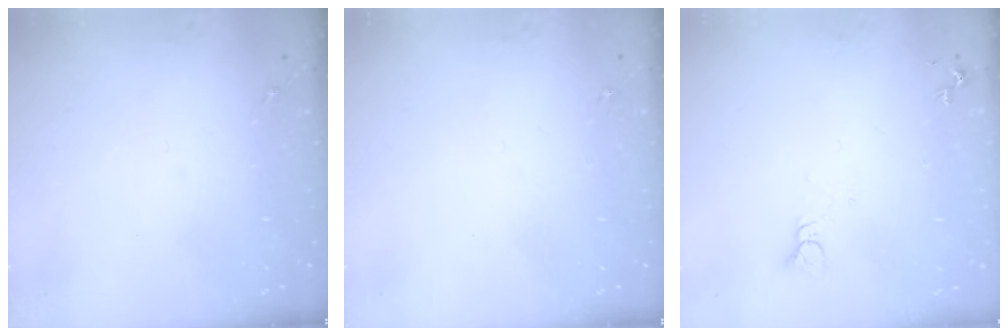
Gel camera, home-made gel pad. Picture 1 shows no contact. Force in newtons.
{"total": 0.0}
{"total": 2.8, "press": 2.8, "slide": 0.1}